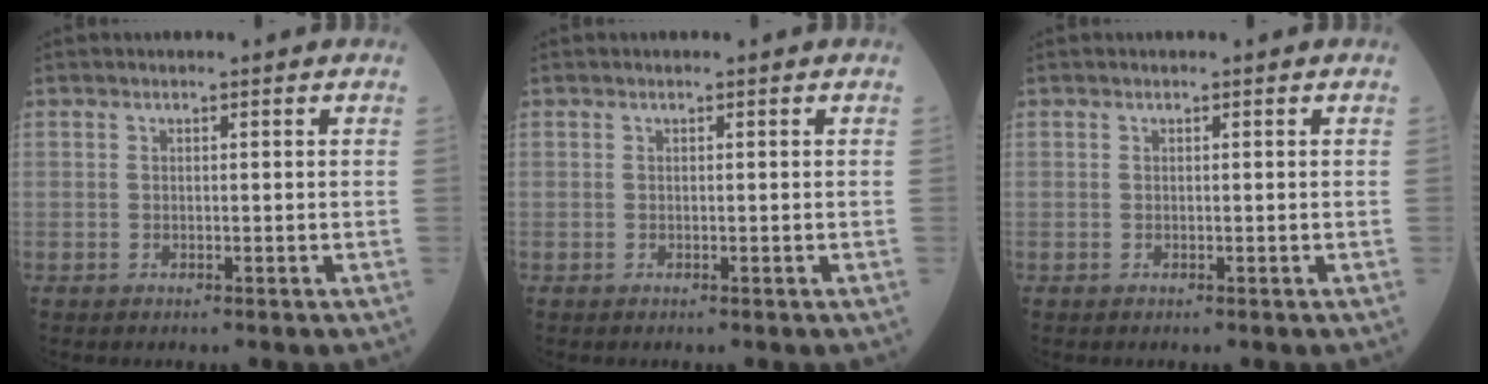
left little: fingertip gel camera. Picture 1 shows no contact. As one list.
[{"total": 0.0}, {"total": 0.0}]